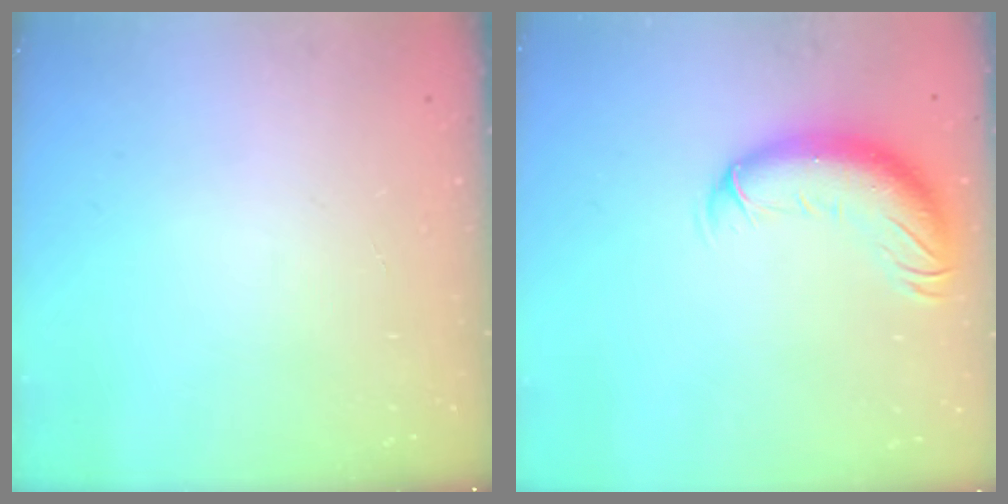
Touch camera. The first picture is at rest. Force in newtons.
{"total": 11.5, "press": 11.2, "slide": 2.9}